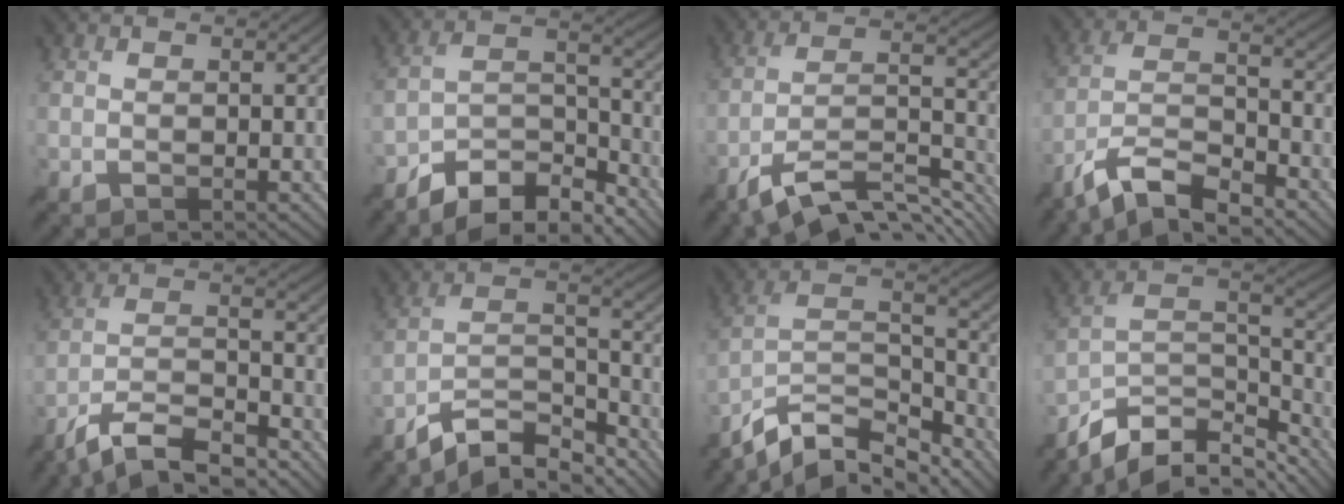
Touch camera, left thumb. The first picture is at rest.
{"total": 10.0, "force": [-8.4, 3.2, 4.4], "torque": [-0.070, 0.011, -0.160]}
{"total": 12.9, "force": [-9.3, 3.4, 8.3], "torque": [-0.161, -0.005, -0.168]}
{"total": 9.7, "force": [-7.8, 2.4, 5.3], "torque": [-0.099, 0.005, -0.158]}
{"total": 10.7, "force": [-8.7, 2.5, 5.7], "torque": [-0.108, 0.002, -0.165]}
{"total": 10.2, "force": [-8.5, 2.6, 5.1], "torque": [-0.092, 0.007, -0.162]}
{"total": 12.7, "force": [-9.9, 4.5, 6.5], "torque": [-0.142, -0.003, -0.177]}
{"total": 11.9, "force": [-9.0, 4.7, 6.1], "torque": [-0.121, -0.004, -0.162]}